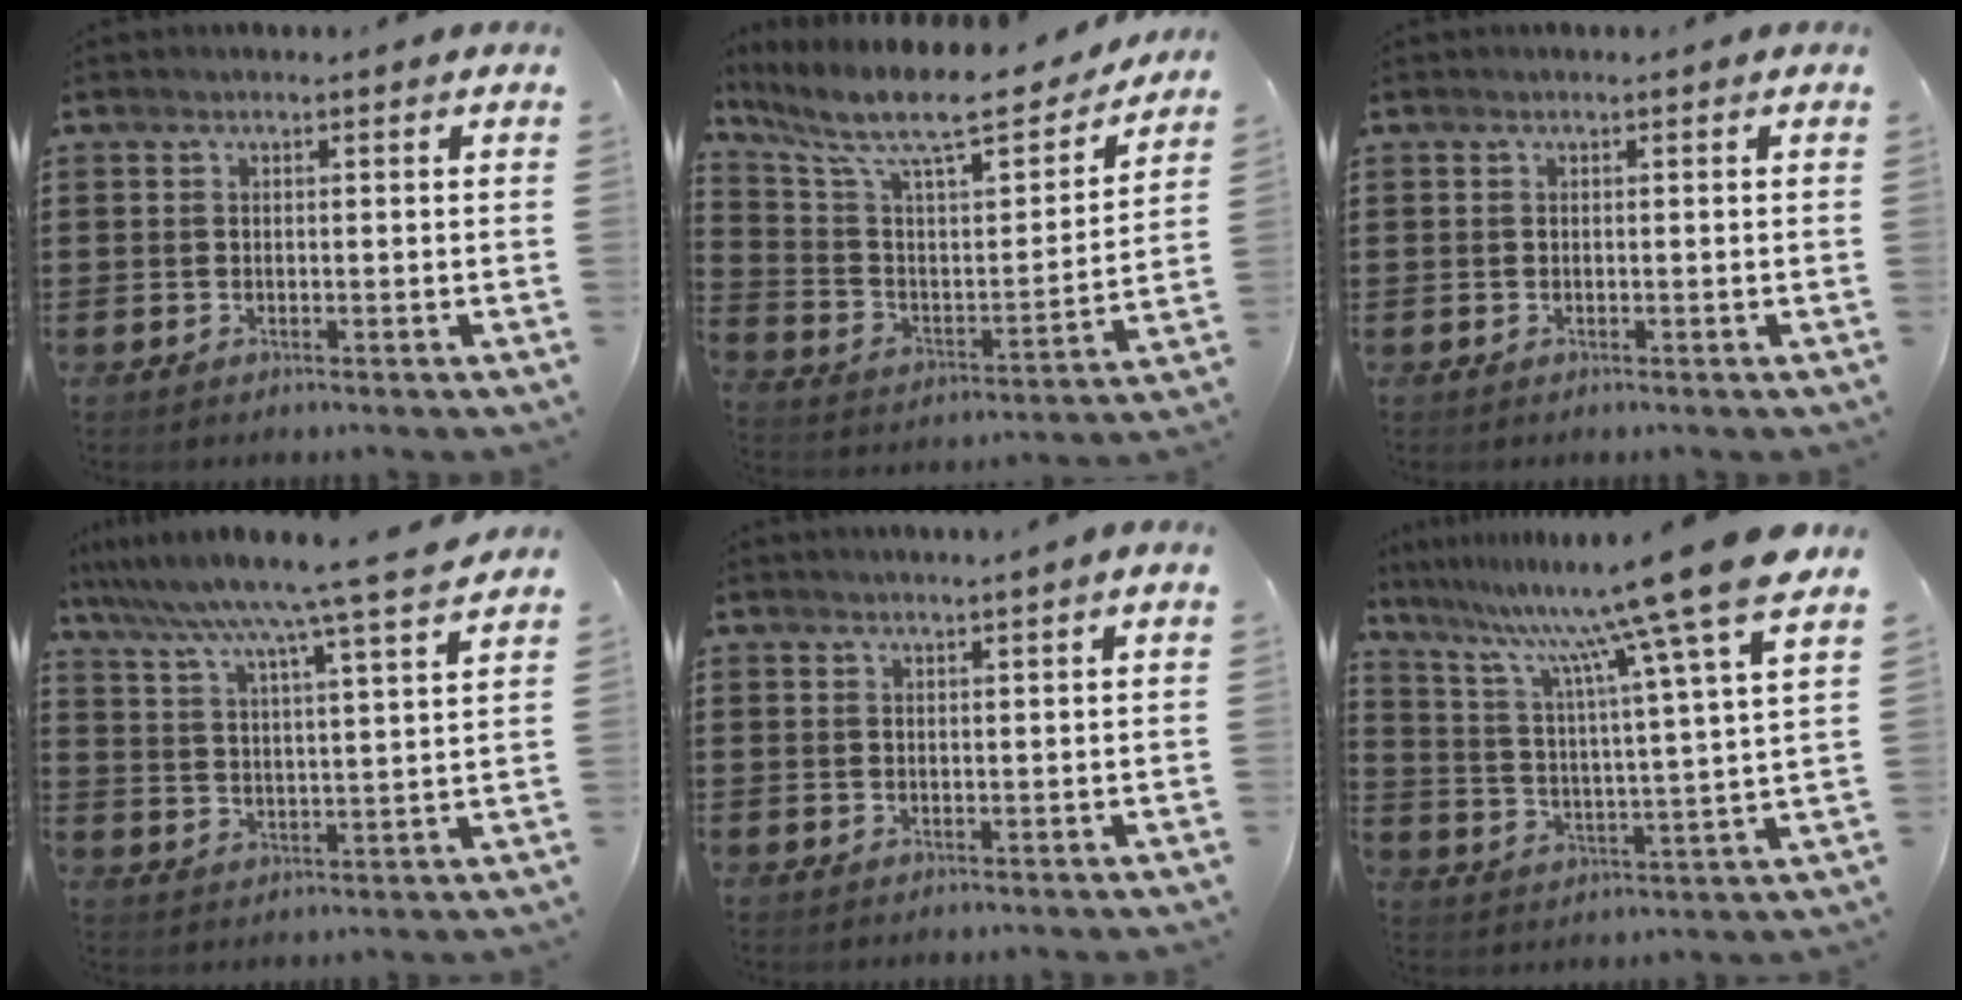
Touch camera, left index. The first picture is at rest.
{"total": 11.8, "force": [9.5, 2.2, 6.7], "torque": [-0.161, -0.063, 0.159]}
{"total": 0.0}
{"total": 7.2, "force": [6.5, -1.3, 2.9], "torque": [-0.083, -0.049, 0.103]}
{"total": 1.0, "force": [0.9, -0.4, 0.4], "torque": [-0.006, -0.003, 0.017]}
{"total": 14.9, "force": [12.0, -0.7, 8.8], "torque": [-0.197, -0.076, 0.188]}